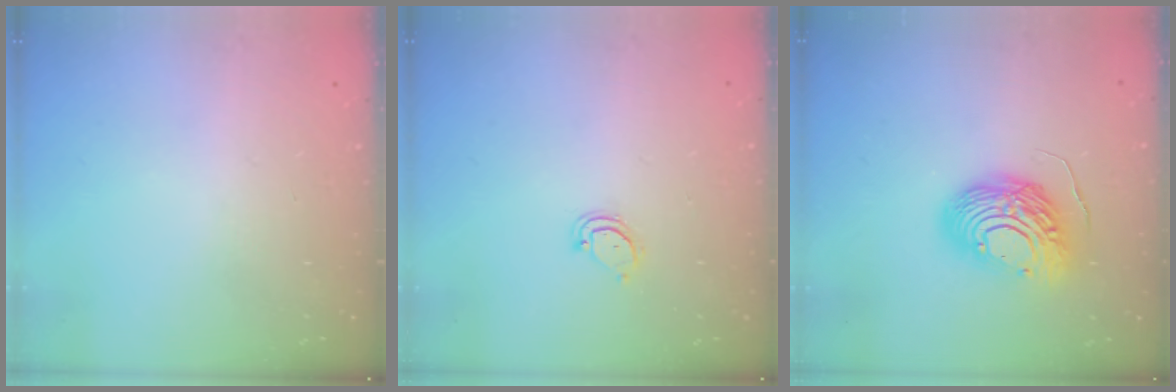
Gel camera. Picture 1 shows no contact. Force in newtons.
{"total": 3.4, "press": 3.4, "slide": 0.6}
{"total": 13.0, "press": 13.0, "slide": 1.1}